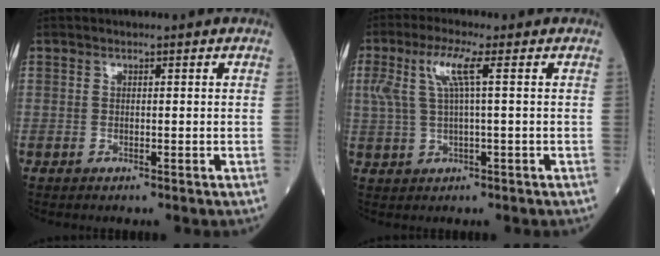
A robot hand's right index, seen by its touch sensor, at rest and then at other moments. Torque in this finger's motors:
{"motor_torque": [1.18, 0.51, 0.57, 0.16]}